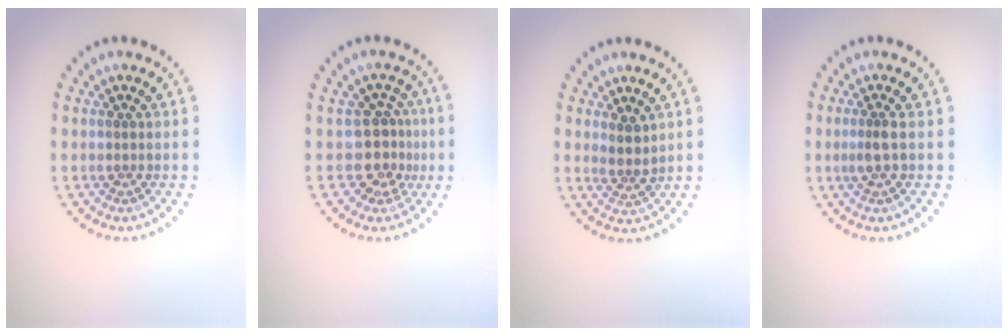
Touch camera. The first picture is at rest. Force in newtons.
{"total": 3.0, "press": 2.0, "slide": 2.2}
{"total": 1.8, "press": 1.4, "slide": 1.1}
{"total": 1.6, "press": 1.2, "slide": 1.1}